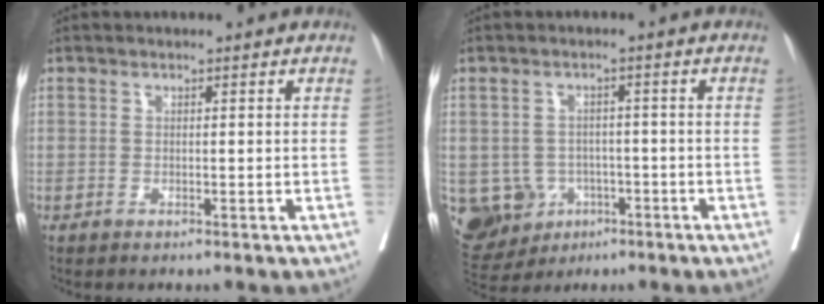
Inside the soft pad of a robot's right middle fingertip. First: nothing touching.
{"total": 11.6, "force": [-3.9, 10.4, 3.4], "torque": [-0.098, 0.012, -0.045]}